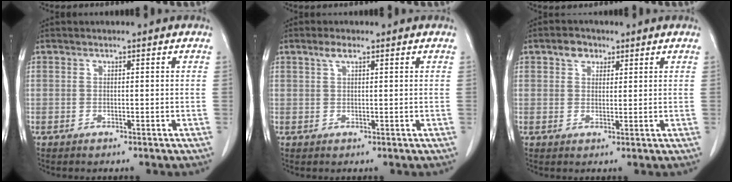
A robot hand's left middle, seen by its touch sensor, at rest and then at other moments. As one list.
[{"total": 1.8, "force": [1.2, 0.3, 1.3], "torque": [-0.030, 0.006, 0.025]}, {"total": 2.8, "force": [1.7, 1.9, 1.1], "torque": [-0.021, 0.007, 0.030]}]